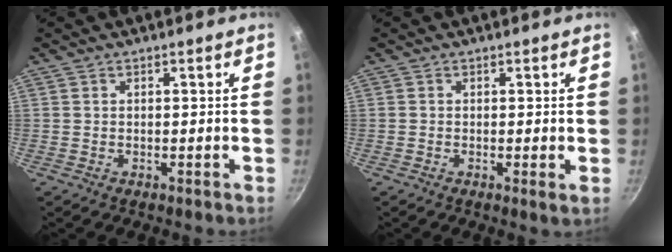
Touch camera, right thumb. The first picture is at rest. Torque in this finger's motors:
{"motor_torque": [-0.65, 0.42, 0.07, -0.14, 0.02]}